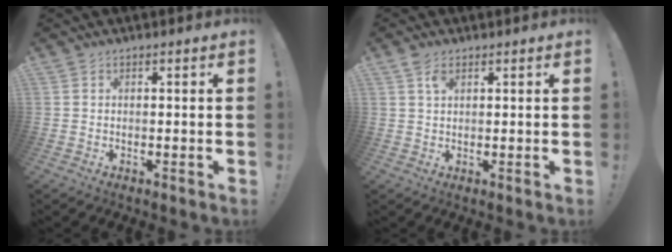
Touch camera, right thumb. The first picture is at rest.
{"total": 3.2, "force": [1.8, 1.6, 2.1], "torque": [-0.033, -0.005, 0.030]}